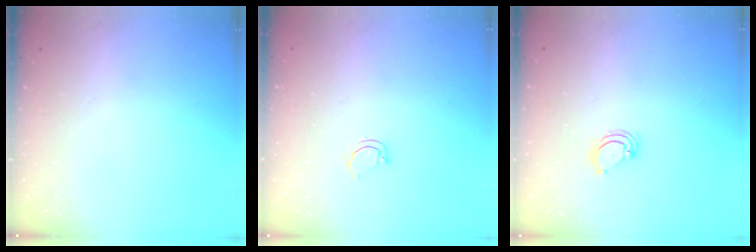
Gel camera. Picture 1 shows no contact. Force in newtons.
{"total": 3.0, "press": 3.0, "slide": 0.2}
{"total": 3.2, "press": 3.2, "slide": 0.3}